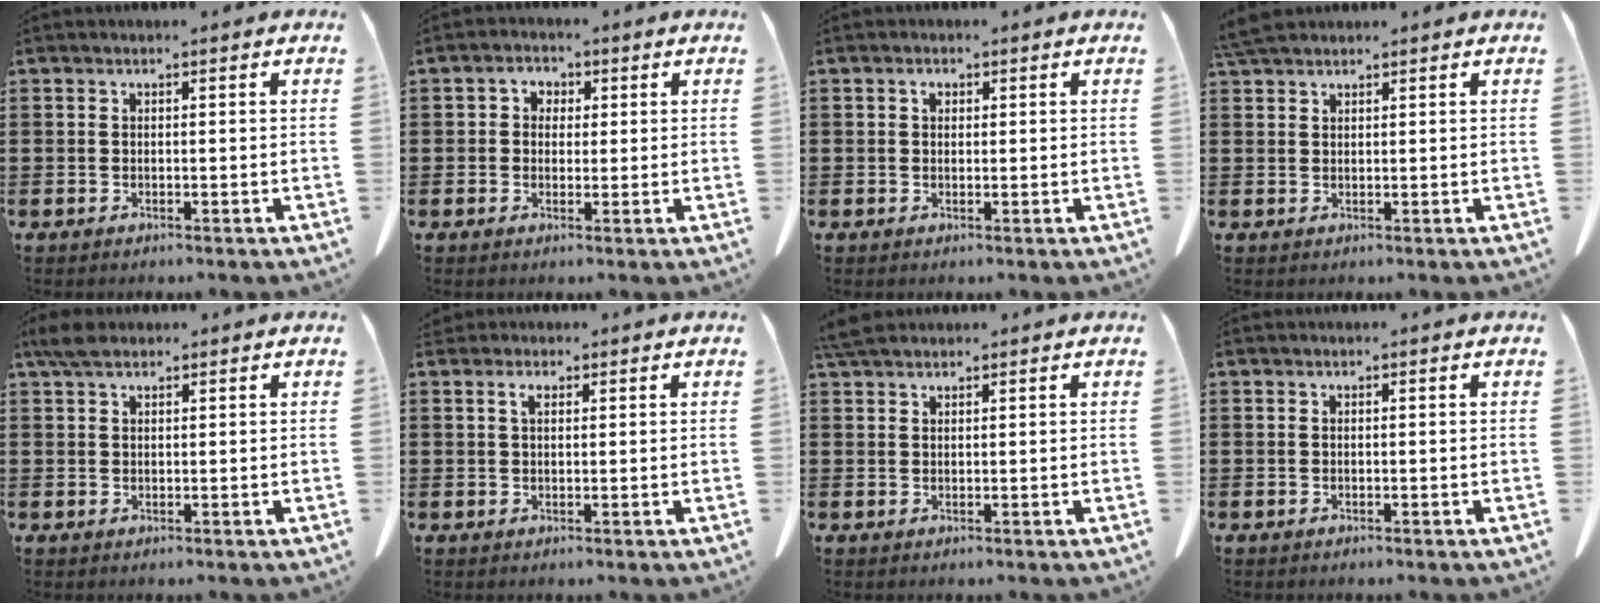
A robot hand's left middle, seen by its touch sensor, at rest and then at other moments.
{"total": 2.1, "force": [0.2, 1.9, 0.8], "torque": [-0.024, 0.009, 0.001]}
{"total": 1.1, "force": [0.4, 0.8, 0.7], "torque": [-0.008, 0.003, 0.006]}
{"total": 3.6, "force": [3.1, 0.8, 1.6], "torque": [-0.041, 0.000, 0.060]}
{"total": 3.1, "force": [2.0, 1.4, 1.8], "torque": [-0.043, 0.006, 0.038]}
{"total": 1.9, "force": [0.9, 1.0, 1.4], "torque": [-0.022, 0.002, 0.015]}
{"total": 3.0, "force": [2.5, 0.8, 1.4], "torque": [-0.035, 0.003, 0.049]}
{"total": 0.0}